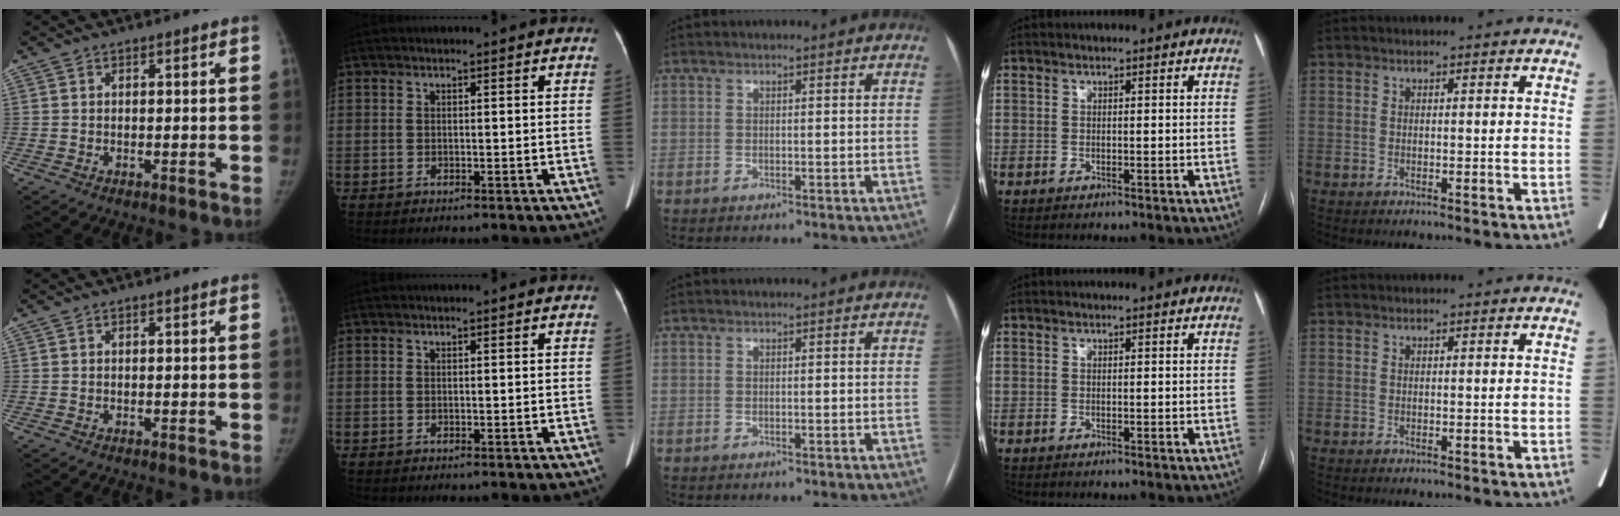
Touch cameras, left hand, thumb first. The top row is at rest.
{}